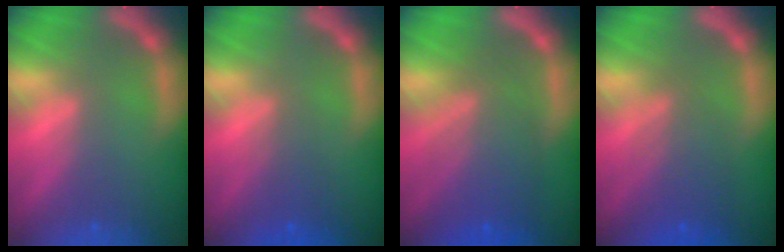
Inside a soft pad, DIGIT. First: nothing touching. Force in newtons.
{"total": 2.5}
{"total": 7.6}
{"total": 5.0}